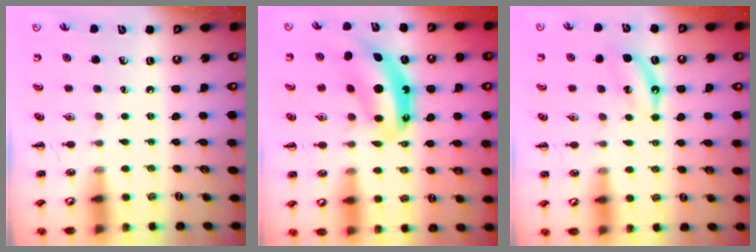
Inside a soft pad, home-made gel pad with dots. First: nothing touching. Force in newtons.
{"total": 8.6, "press": 8.4, "slide": 1.9}
{"total": 5.7, "press": 5.4, "slide": 1.6}